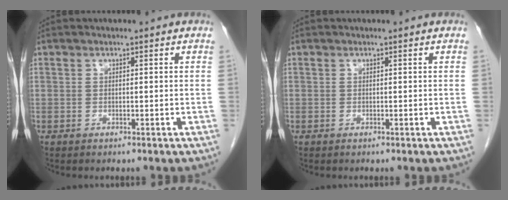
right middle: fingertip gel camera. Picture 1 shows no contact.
{"total": 0.0}